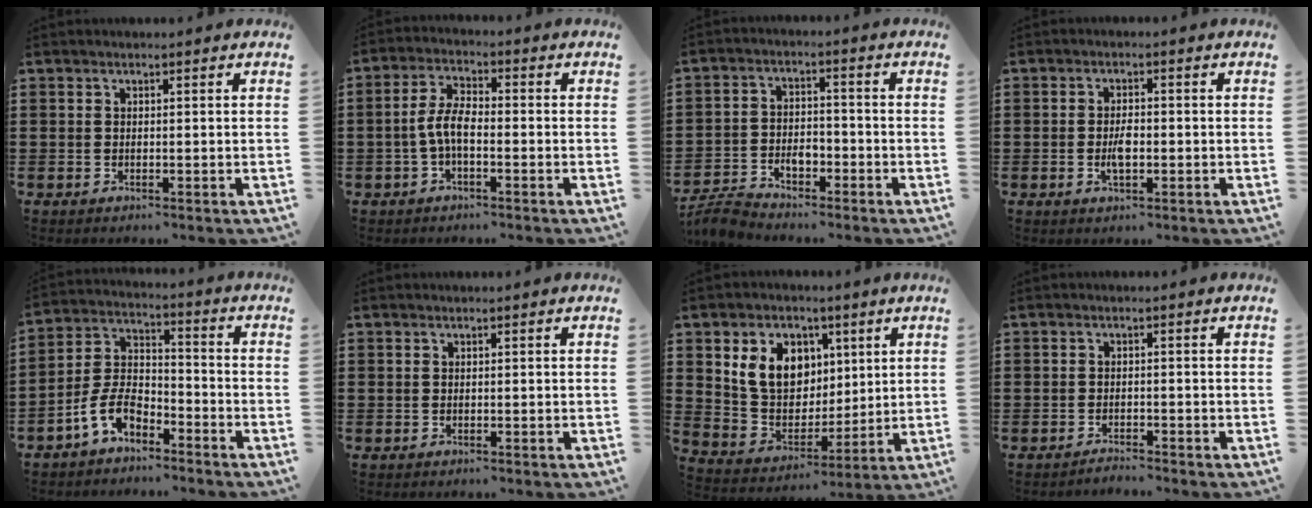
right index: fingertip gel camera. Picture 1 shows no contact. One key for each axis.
{"total": 5.3, "fx": -1.3, "fy": 2.1, "fz": 4.7, "tx": -0.110, "ty": -0.001, "tz": -0.032}
{"total": 4.0, "fx": -3.3, "fy": 1.6, "fz": 1.7, "tx": -0.037, "ty": 0.013, "tz": -0.066}
{"total": 3.1, "fx": -0.6, "fy": 1.3, "fz": 2.8, "tx": -0.058, "ty": 0.000, "tz": -0.013}
{"total": 7.3, "fx": -4.8, "fy": 3.5, "fz": 4.2, "tx": -0.101, "ty": 0.009, "tz": -0.096}
{"total": 0.0}
{"total": 9.8, "fx": 3.4, "fy": 7.9, "fz": 4.7, "tx": -0.119, "ty": 0.011, "tz": 0.065}
{"total": 1.4, "fx": -1.4, "fy": 0.0, "fz": 0.0, "tx": -0.003, "ty": 0.004, "tz": -0.029}